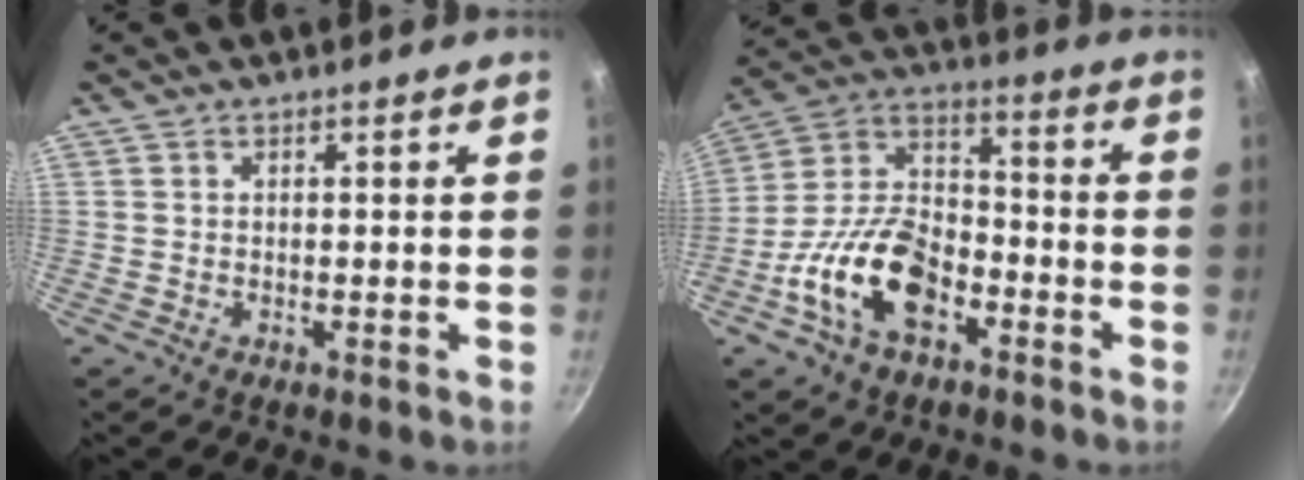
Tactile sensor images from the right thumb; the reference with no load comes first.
{"total": 16.9, "force": [-7.0, 9.9, 11.7], "torque": [-0.201, 0.052, -0.146]}